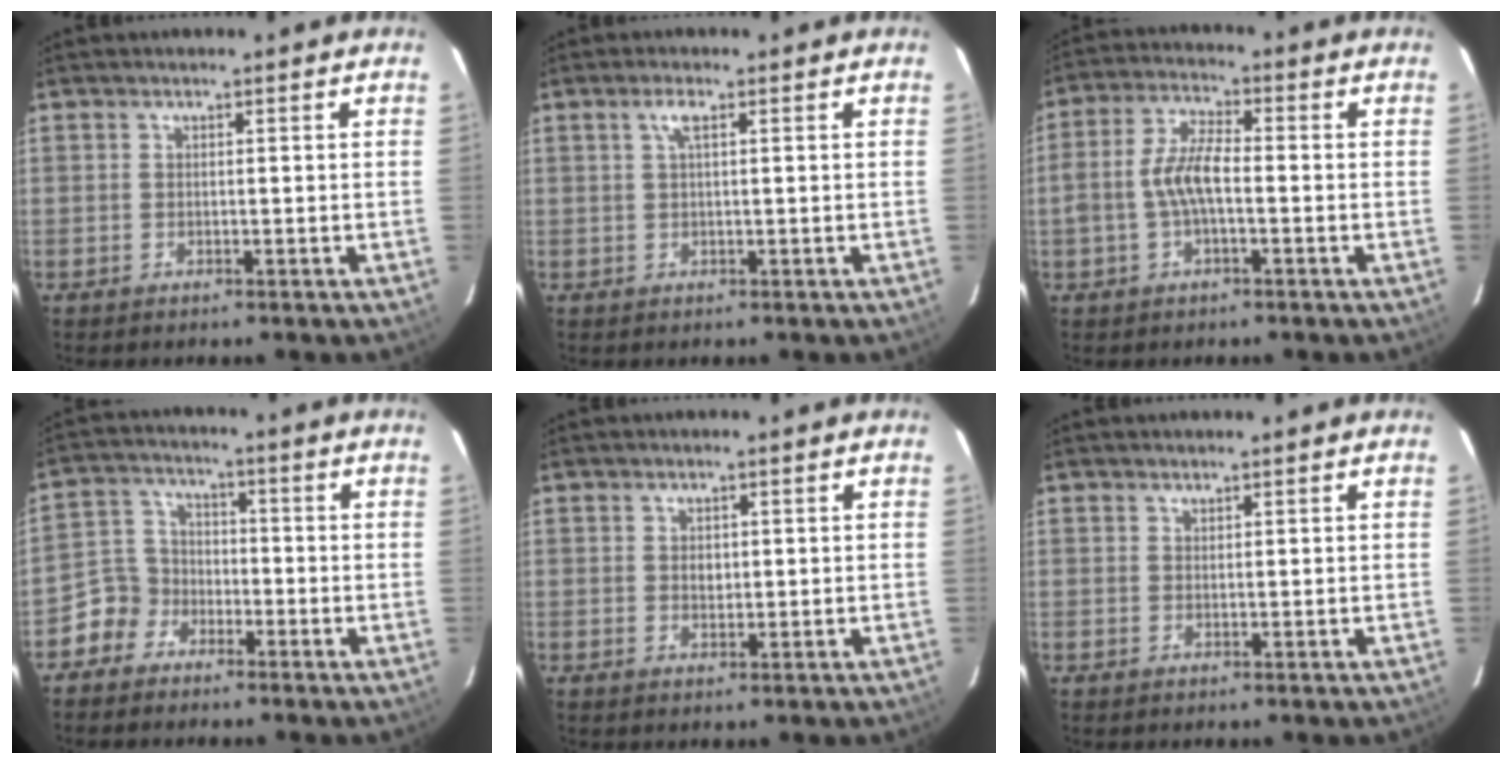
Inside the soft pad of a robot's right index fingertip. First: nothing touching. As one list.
[{"total": 1.9, "force": [0.7, 0.3, 1.7], "torque": [-0.034, 0.003, 0.014]}, {"total": 7.1, "force": [-1.4, 2.7, 6.4], "torque": [-0.133, 0.013, -0.026]}, {"total": 6.3, "force": [-3.9, 4.9, 0.4], "torque": [-0.013, 0.029, -0.083]}, {"total": 1.8, "force": [0.3, 1.5, 0.8], "torque": [-0.010, 0.000, 0.007]}, {"total": 0.7, "force": [0.6, 0.4, -0.1], "torque": [0.003, -0.001, 0.012]}]